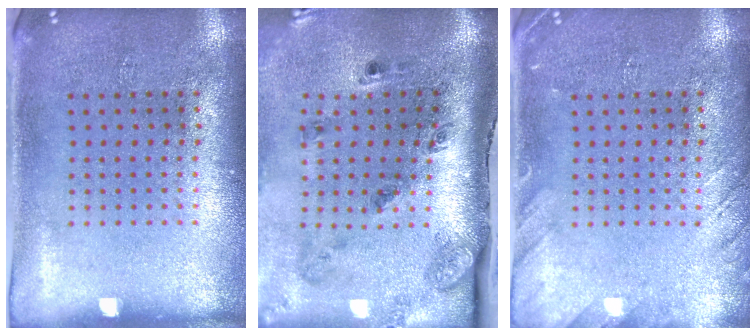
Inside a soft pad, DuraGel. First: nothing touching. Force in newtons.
{"total": 2.8, "press": 1.7, "slide": 2.2}
{"total": 1.8, "press": 1.8, "slide": 0.1}